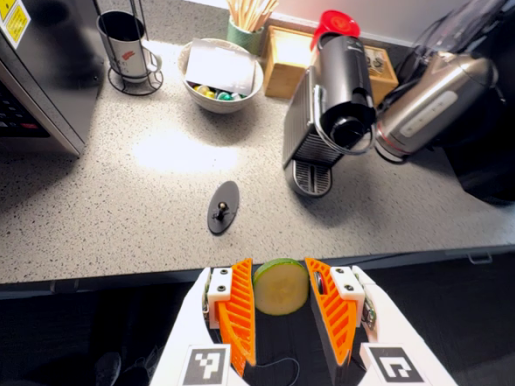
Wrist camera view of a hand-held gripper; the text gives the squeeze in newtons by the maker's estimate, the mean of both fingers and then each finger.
{"total": 10.8, "left": 11.7, "right": 9.9}